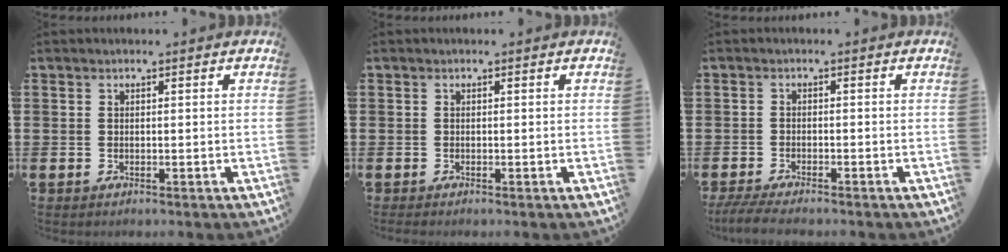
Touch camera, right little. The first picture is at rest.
{"total": 0.0}
{"total": 2.1, "force": [-1.8, 0.1, 1.1], "torque": [-0.025, 0.000, -0.035]}